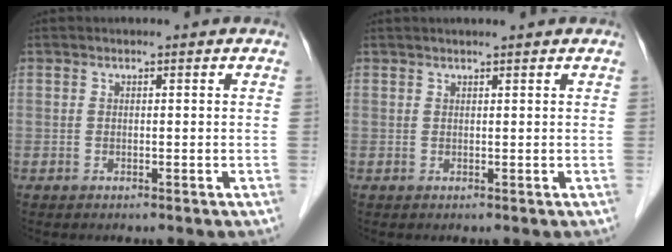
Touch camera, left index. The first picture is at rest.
{"total": 3.3, "force": [2.9, 0.0, 1.5], "torque": [-0.015, 0.025, 0.040]}